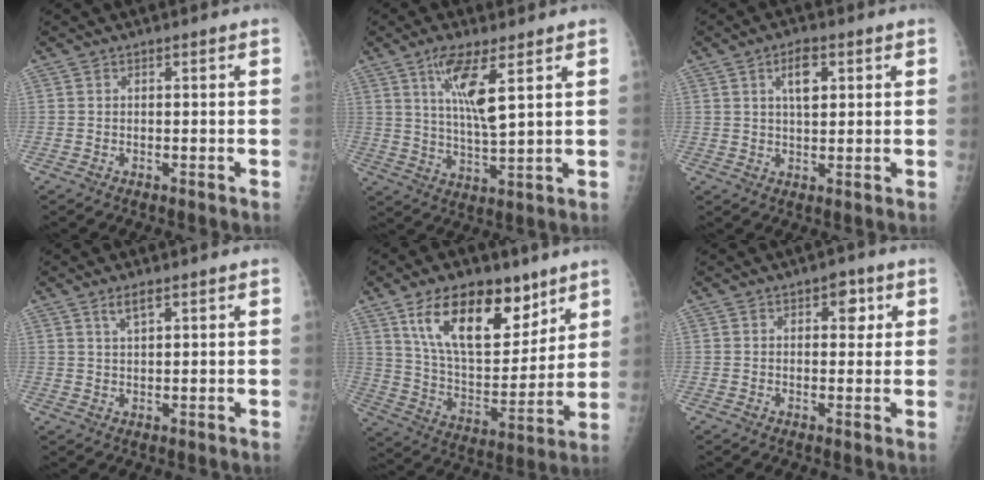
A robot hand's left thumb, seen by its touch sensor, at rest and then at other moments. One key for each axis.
{"total": 9.4, "fx": 4.3, "fy": 1.8, "fz": 8.2, "tx": -0.161, "ty": -0.029, "tz": 0.086}
{"total": 5.4, "fx": 2.1, "fy": 2.6, "fz": 4.2, "tx": -0.062, "ty": -0.005, "tz": 0.036}
{"total": 2.9, "fx": 1.8, "fy": 0.8, "fz": 2.0, "tx": -0.039, "ty": -0.006, "tz": 0.038}
{"total": 20.8, "fx": 11.9, "fy": 10.5, "fz": 13.4, "tx": -0.176, "ty": -0.056, "tz": 0.215}
{"total": 3.9, "fx": 1.6, "fy": 2.4, "fz": 2.6, "tx": -0.011, "ty": -0.002, "tz": 0.017}